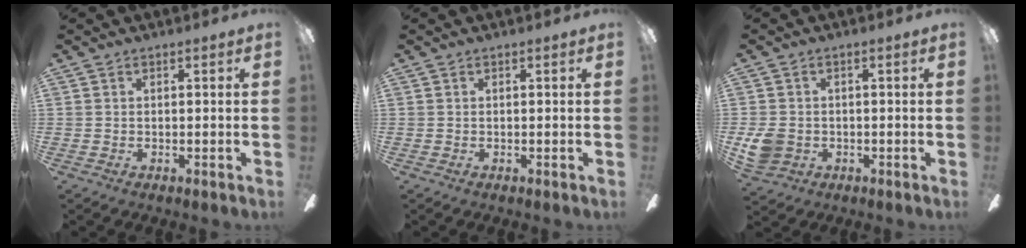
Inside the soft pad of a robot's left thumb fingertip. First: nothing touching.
{"total": 0.0}
{"total": 5.6, "force": [-1.2, 4.7, 2.9], "torque": [-0.068, 0.005, -0.024]}